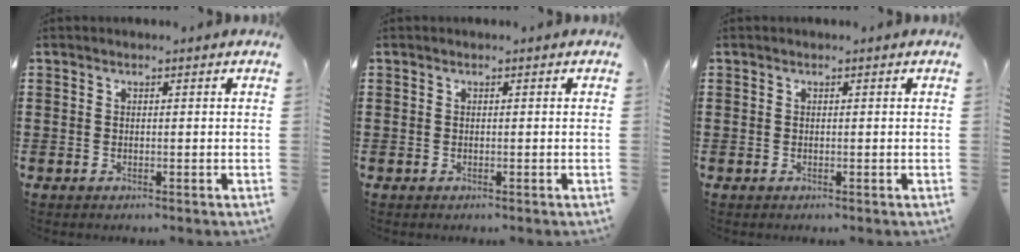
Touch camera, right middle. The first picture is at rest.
{"total": 0.0}
{"total": 0.0}